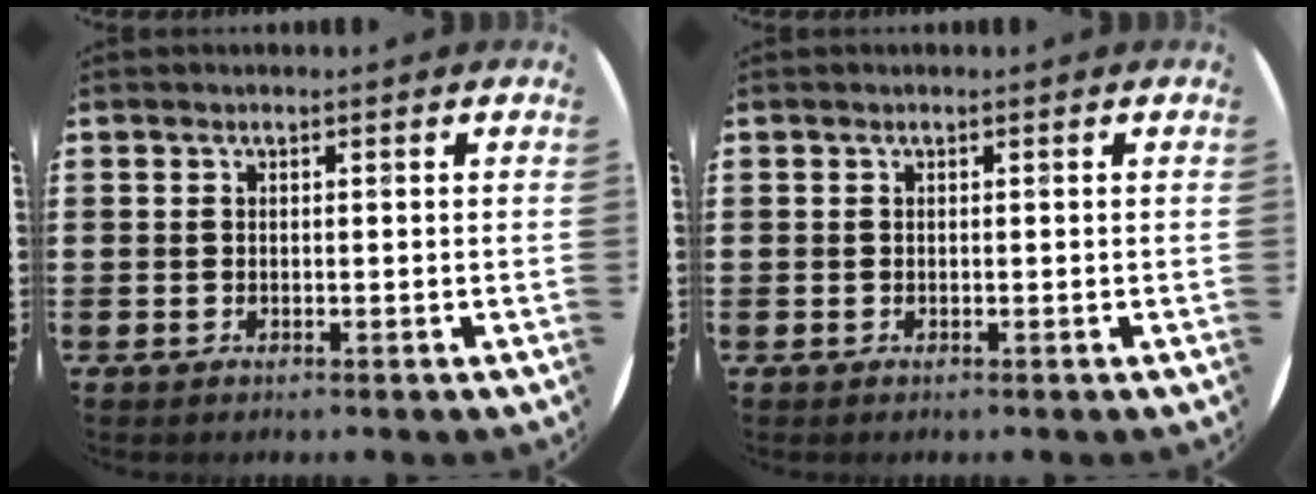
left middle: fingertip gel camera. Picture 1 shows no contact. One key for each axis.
{"total": 0.0}